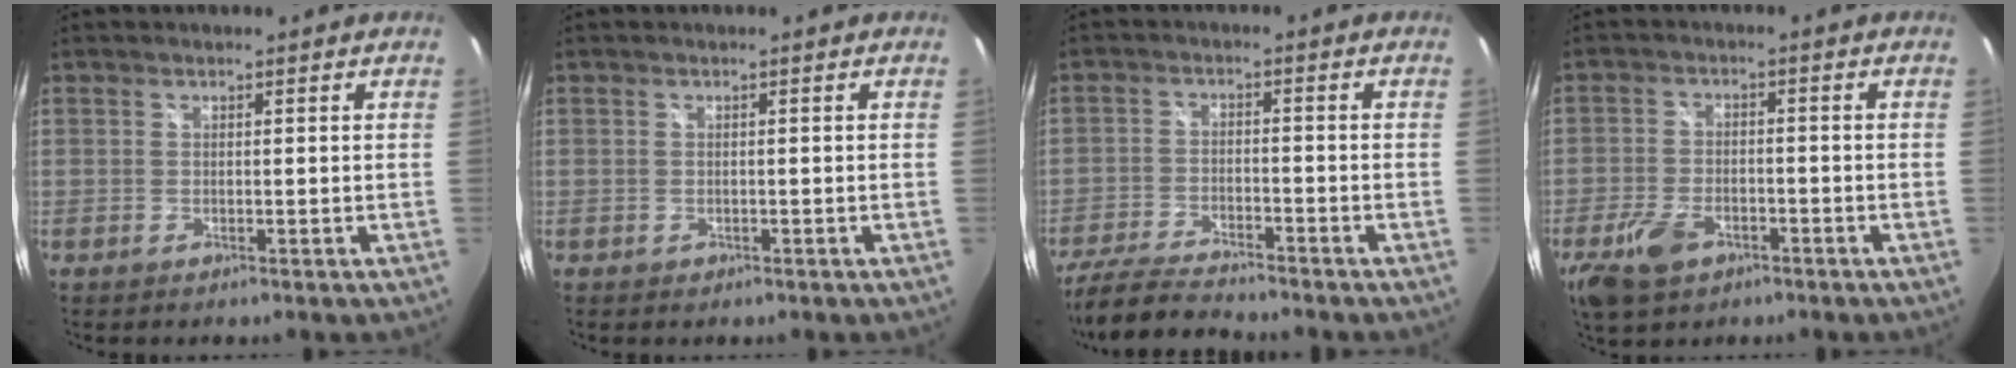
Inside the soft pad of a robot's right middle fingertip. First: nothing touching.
{"total": 0.8, "force": [-0.4, 0.6, 0.2], "torque": [-0.004, 0.001, -0.004]}
{"total": 11.0, "force": [-9.8, 1.6, 4.6], "torque": [-0.120, -0.019, -0.177]}
{"total": 9.0, "force": [-5.1, 5.1, 5.2], "torque": [-0.134, -0.012, -0.091]}